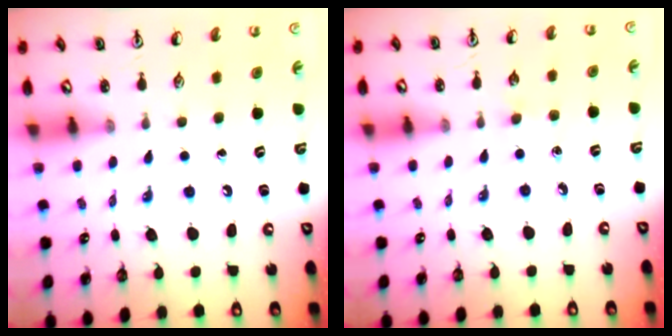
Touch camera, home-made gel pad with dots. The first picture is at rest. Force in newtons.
{"total": 2.6, "press": 2.5, "slide": 0.3}